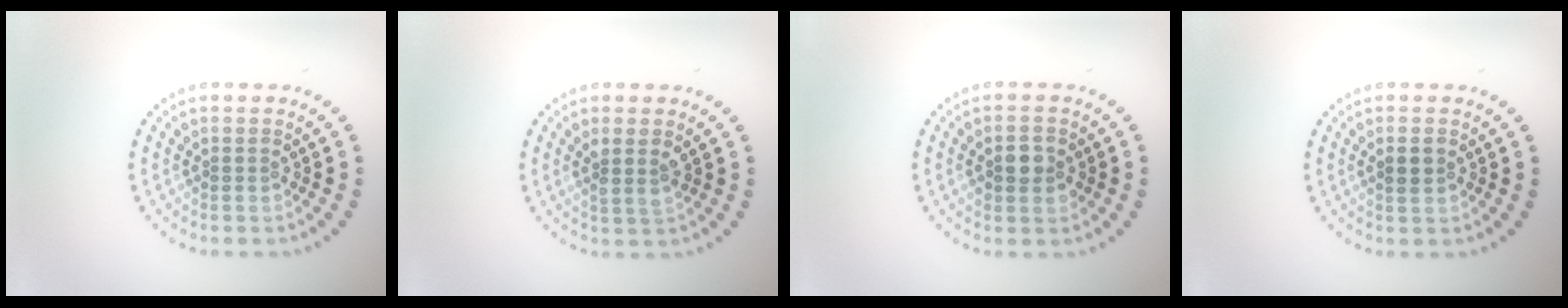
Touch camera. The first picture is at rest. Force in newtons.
{"total": 1.7, "press": 1.4, "slide": 0.9}
{"total": 2.5, "press": 2.5, "slide": 0.2}
{"total": 1.3, "press": 1.3, "slide": 0.3}